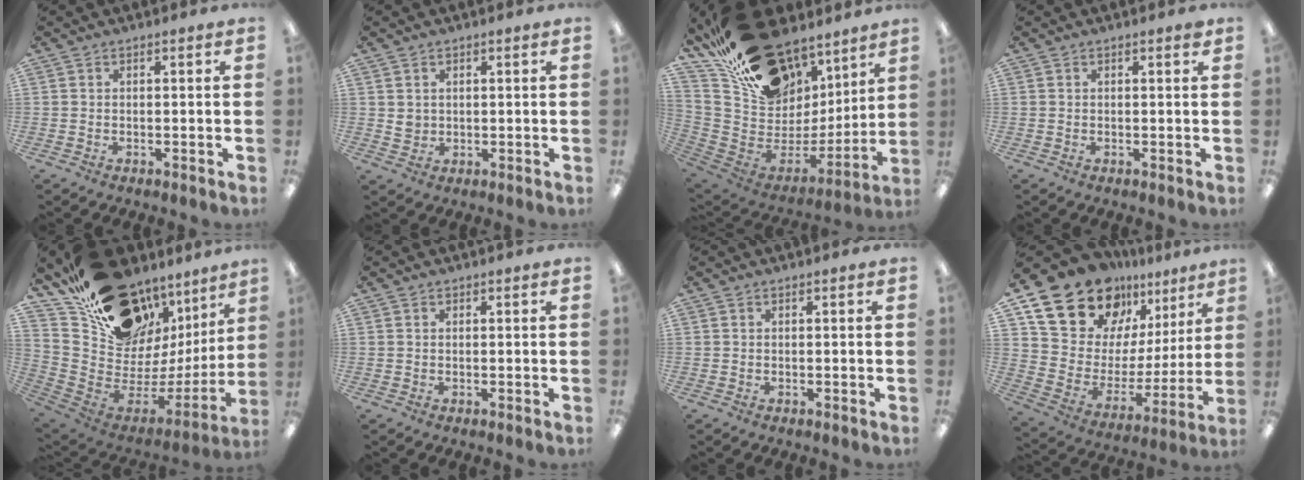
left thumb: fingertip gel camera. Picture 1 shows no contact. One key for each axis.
{"total": 2.6, "fx": 1.2, "fy": 2.3, "fz": 0.5, "tx": -0.005, "ty": -0.001, "tz": 0.020}
{"total": 25.2, "fx": 17.8, "fy": 14.6, "fz": 10.5, "tx": -0.177, "ty": -0.111, "tz": 0.343}
{"total": 0.7, "fx": 0.5, "fy": 0.0, "fz": 0.4, "tx": -0.001, "ty": -0.002, "tz": 0.007}
{"total": 21.6, "fx": 16.2, "fy": 11.6, "fz": 8.4, "tx": -0.121, "ty": -0.125, "tz": 0.314}
{"total": 0.0}
{"total": 0.0}
{"total": 20.7, "fx": 16.1, "fy": 11.1, "fz": 6.7, "tx": -0.141, "ty": -0.116, "tz": 0.300}